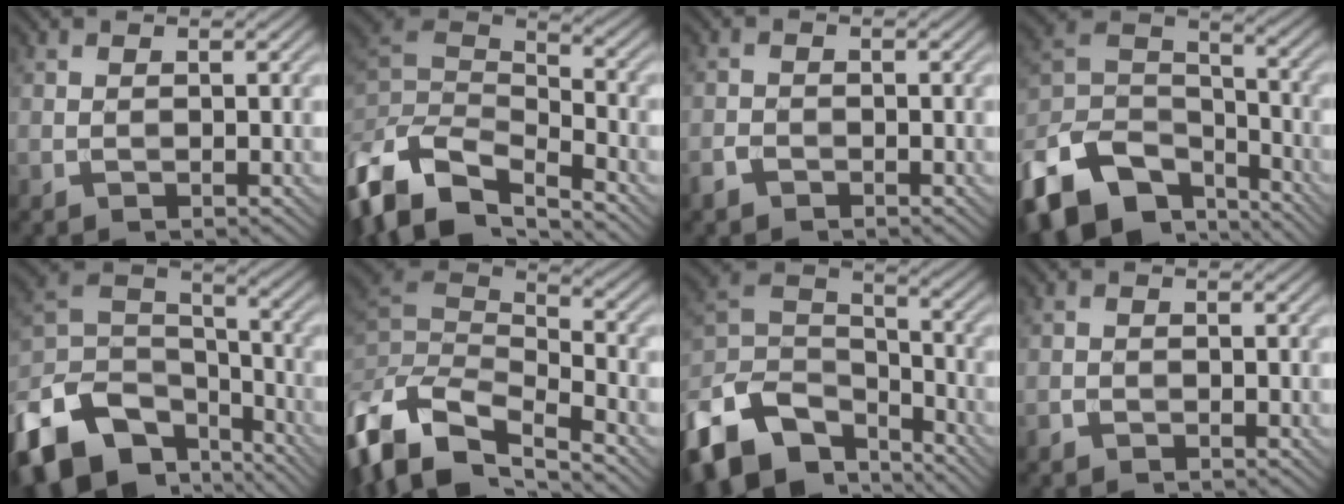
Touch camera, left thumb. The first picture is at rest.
{"total": 11.1, "force": [-6.5, 5.6, 7.0], "torque": [-0.173, -0.012, -0.123]}
{"total": 1.7, "force": [-1.3, 1.0, 0.6], "torque": [-0.014, -0.002, -0.031]}
{"total": 15.0, "force": [-10.3, 8.1, 7.4], "torque": [-0.200, -0.012, -0.185]}
{"total": 15.1, "force": [-9.2, 8.9, 8.0], "torque": [-0.213, -0.017, -0.166]}
{"total": 12.0, "force": [-6.6, 5.9, 8.1], "torque": [-0.203, -0.011, -0.121]}
{"total": 14.1, "force": [-9.5, 7.7, 7.0], "torque": [-0.193, -0.010, -0.172]}
{"total": 0.9, "force": [-0.7, 0.5, 0.2], "torque": [-0.004, -0.002, -0.016]}